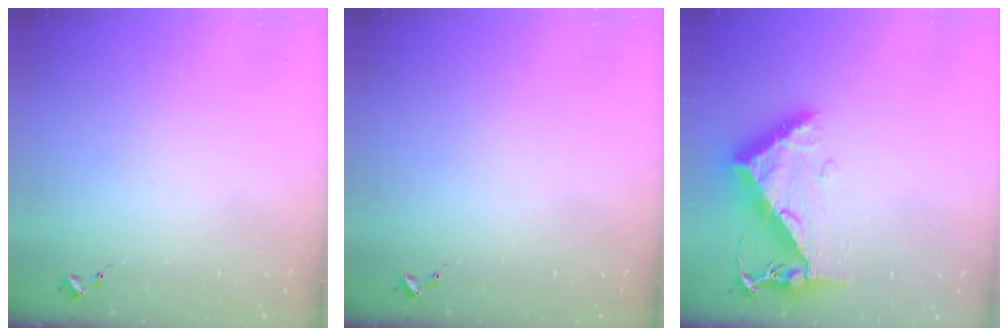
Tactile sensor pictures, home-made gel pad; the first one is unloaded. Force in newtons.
{"total": 0.0}
{"total": 9.5, "press": 9.4, "slide": 1.0}